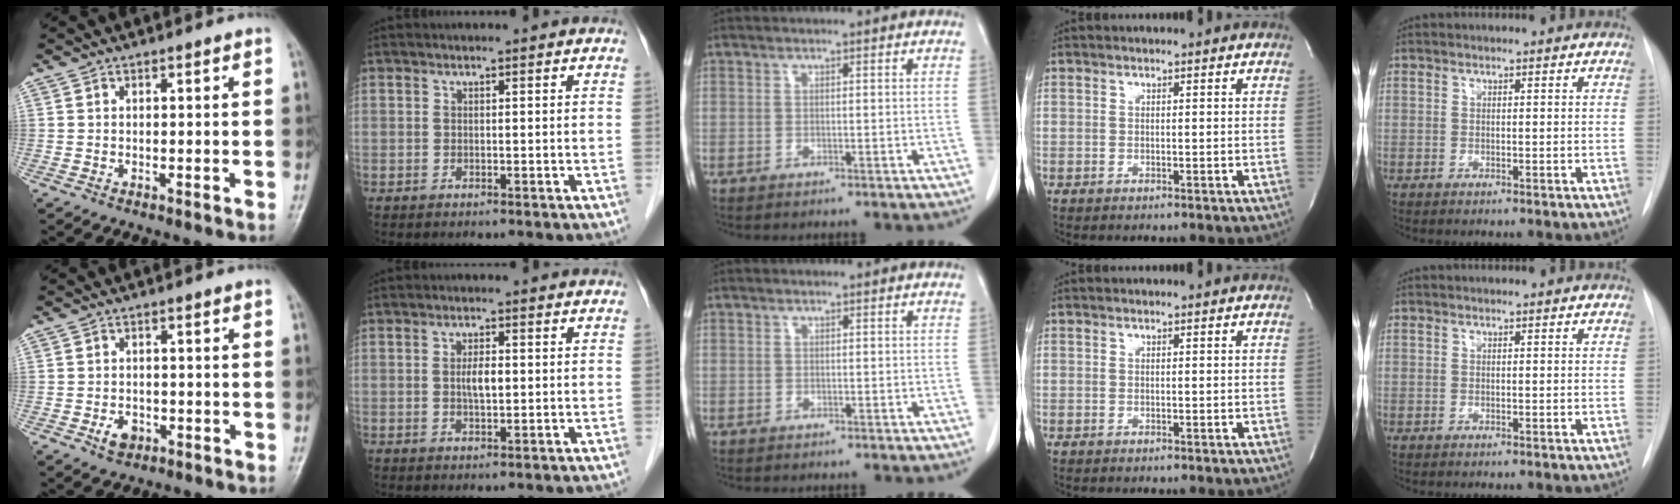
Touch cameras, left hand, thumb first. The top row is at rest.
{"thumb": {"total": 3.0, "force": [-1.4, 2.2, 1.5], "torque": [-0.017, 0.003, -0.019]}, "index": {"total": 2.8, "force": [0.1, 0.9, 2.6], "torque": [-0.049, 0.001, 0.003]}}